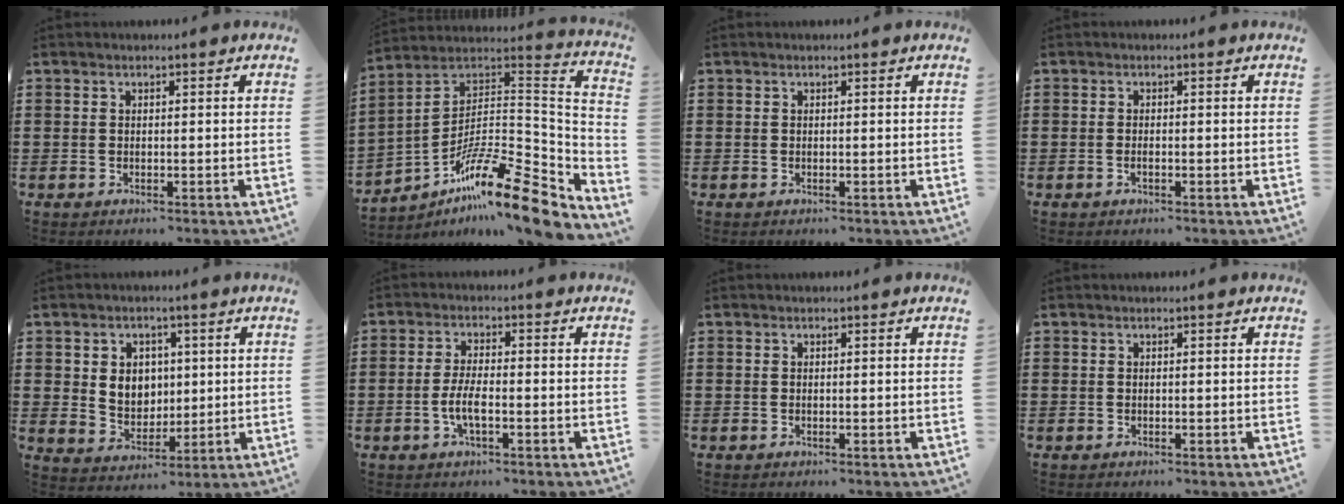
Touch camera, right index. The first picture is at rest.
{"total": 15.2, "force": [-11.0, 2.6, 10.1], "torque": [-0.155, 0.014, -0.203]}
{"total": 0.0}
{"total": 0.7, "force": [-0.4, 0.1, 0.6], "torque": [-0.014, -0.006, -0.005]}
{"total": 5.2, "force": [1.1, 4.6, 2.1], "torque": [-0.045, 0.007, 0.015]}
{"total": 4.1, "force": [-1.3, 1.1, 3.7], "torque": [-0.083, -0.004, -0.030]}
{"total": 0.0}
{"total": 0.0}